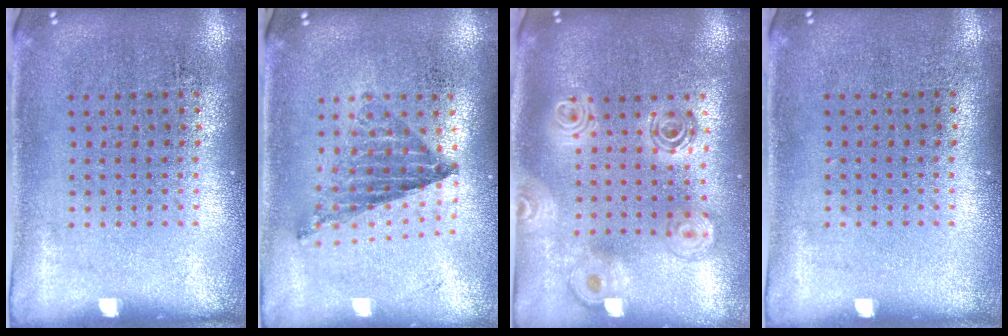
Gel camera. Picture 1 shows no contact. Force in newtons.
{"total": 0.7, "press": 0.7, "slide": 0.1}
{"total": 2.1, "press": 1.7, "slide": 1.2}
{"total": 0.0}